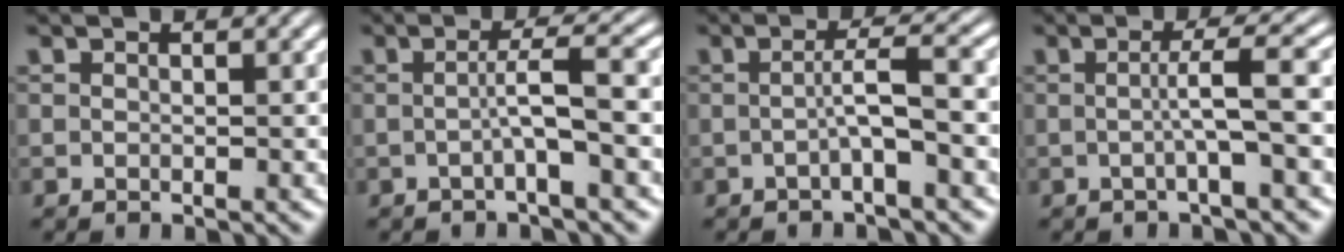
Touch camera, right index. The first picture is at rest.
{"total": 3.0, "force": [-0.7, -1.4, 2.5], "torque": [-0.029, 0.004, -0.011]}
{"total": 2.8, "force": [-0.9, -1.3, 2.3], "torque": [-0.025, 0.005, -0.014]}
{"total": 2.9, "force": [-0.5, -1.4, 2.5], "torque": [-0.029, 0.006, -0.007]}